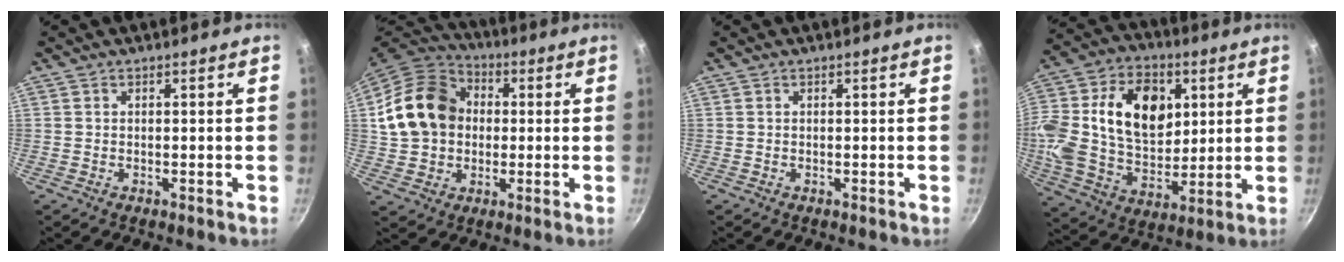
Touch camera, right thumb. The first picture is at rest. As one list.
[{"total": 17.1, "force": [2.1, 13.6, 10.2], "torque": [-0.169, 0.031, 0.032]}, {"total": 0.0}, {"total": 26.2, "force": [6.0, 18.0, 18.0], "torque": [-0.346, 0.010, 0.102]}]